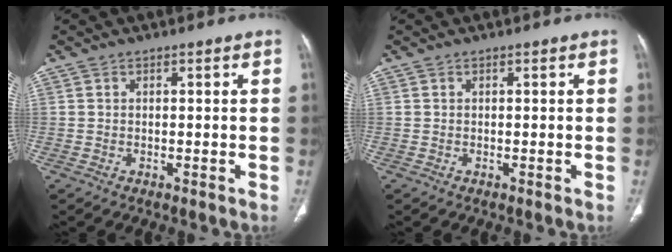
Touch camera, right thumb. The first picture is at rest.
{"total": 0.0}